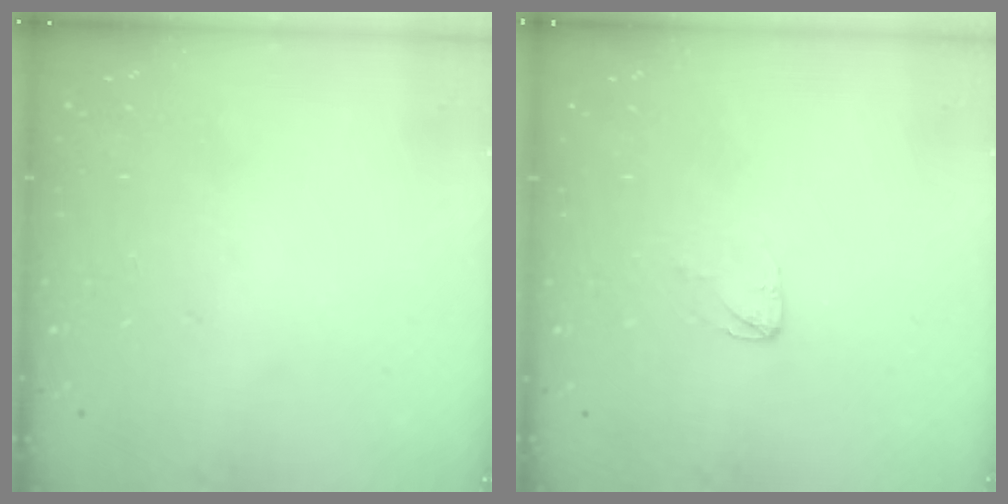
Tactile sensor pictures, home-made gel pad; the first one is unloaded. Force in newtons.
{"total": 3.0, "press": 3.0, "slide": 0.1}